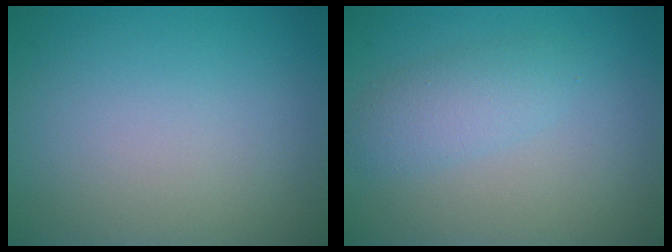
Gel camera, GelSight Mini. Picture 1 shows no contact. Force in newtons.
{"total": 2.4, "press": 2.4, "slide": 0.1}